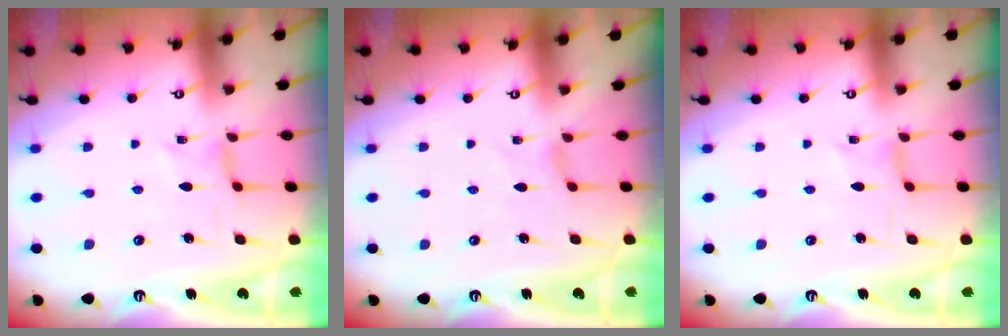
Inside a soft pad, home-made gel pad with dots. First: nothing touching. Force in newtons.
{"total": 0.8, "press": 0.8, "slide": 0.2}
{"total": 0.0}